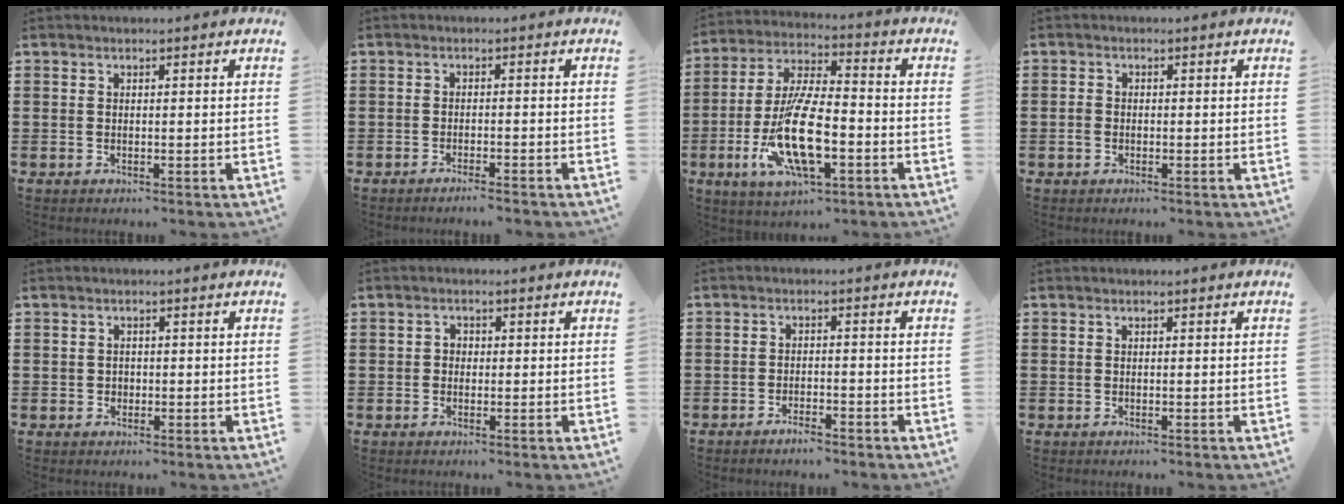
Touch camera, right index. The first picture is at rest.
{"total": 1.8, "force": [-1.7, -0.3, 0.5], "torque": [-0.010, 0.000, -0.032]}
{"total": 13.2, "force": [-4.0, 4.6, 11.8], "torque": [-0.251, -0.006, -0.075]}
{"total": 1.3, "force": [-0.5, 1.0, 0.7], "torque": [-0.023, 0.000, -0.012]}
{"total": 0.8, "force": [-0.2, 0.8, 0.2], "torque": [-0.007, 0.002, -0.004]}
{"total": 1.1, "force": [-0.4, 0.9, 0.4], "torque": [-0.010, 0.002, -0.009]}
{"total": 2.0, "force": [-1.9, 0.3, 0.8], "torque": [-0.018, 0.002, -0.035]}
{"total": 0.0}